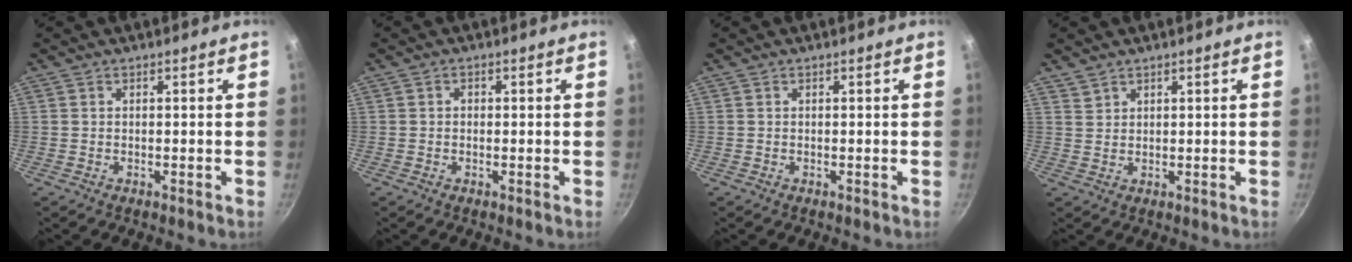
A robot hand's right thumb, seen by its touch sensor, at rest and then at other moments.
{"total": 0.9, "force": [0.0, 0.8, 0.4], "torque": [-0.006, 0.005, -0.001]}
{"total": 0.0}
{"total": 1.8, "force": [1.5, 0.9, 0.2], "torque": [0.009, 0.003, 0.032]}